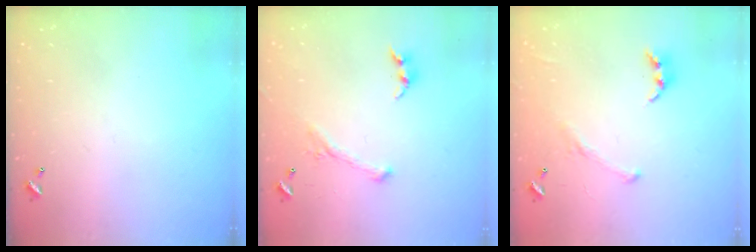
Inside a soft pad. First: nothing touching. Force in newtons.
{"total": 2.8, "press": 2.6, "slide": 0.9}
{"total": 2.3, "press": 2.1, "slide": 1.0}